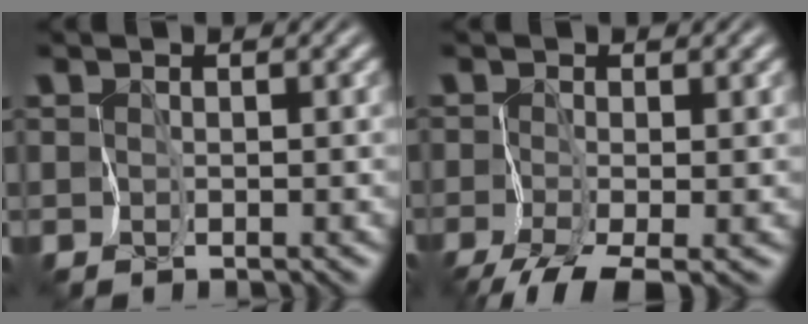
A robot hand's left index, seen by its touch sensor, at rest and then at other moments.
{"total": 3.6, "force": [-2.3, 0.8, 2.6], "torque": [-0.042, -0.003, -0.045]}